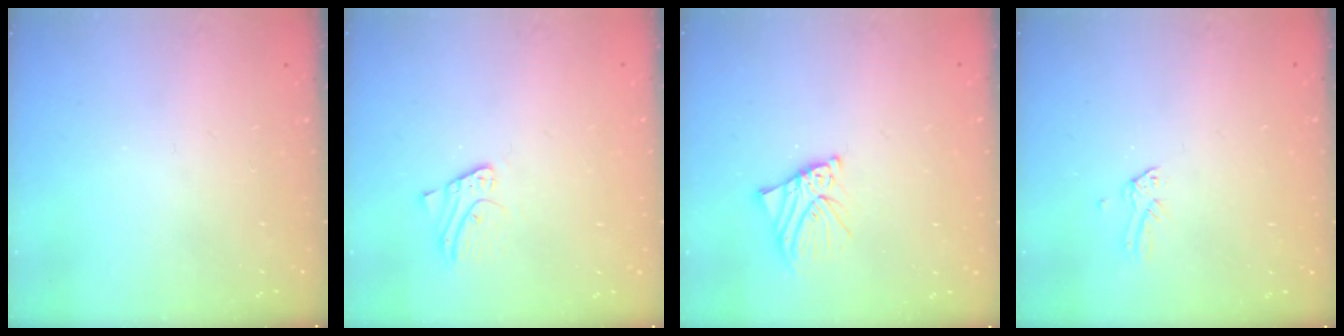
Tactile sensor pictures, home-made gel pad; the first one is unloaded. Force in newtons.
{"total": 3.0, "press": 3.0, "slide": 0.3}
{"total": 5.8, "press": 5.8, "slide": 0.7}
{"total": 0.0}